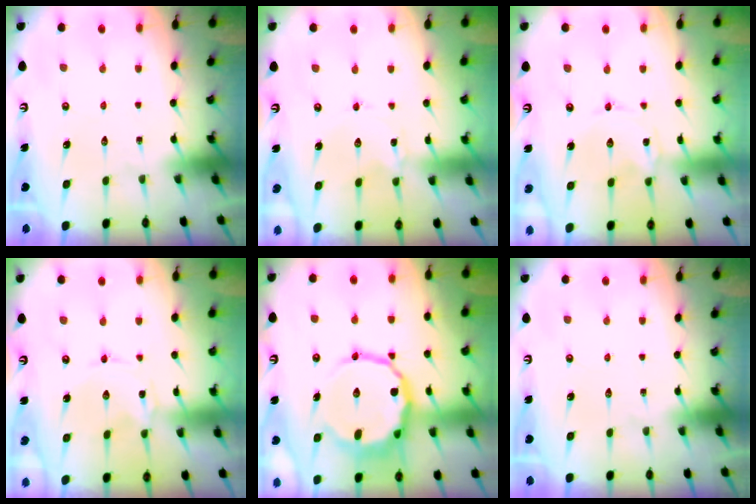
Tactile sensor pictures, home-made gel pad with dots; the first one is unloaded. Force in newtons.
{"total": 1.6, "press": 1.6, "slide": 0.3}
{"total": 0.0}
{"total": 0.0}
{"total": 12.1, "press": 11.9, "slide": 2.2}
{"total": 0.0}